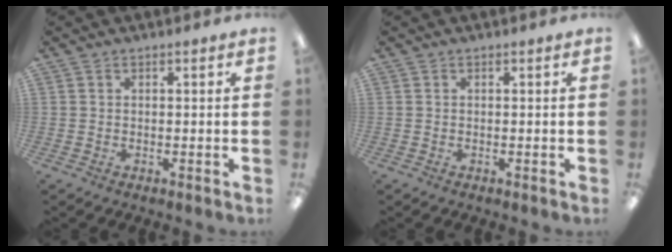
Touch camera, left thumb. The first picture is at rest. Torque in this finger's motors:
{"motor_torque": [-0.22, 0.15, 0.01, -0.01, 0.00]}